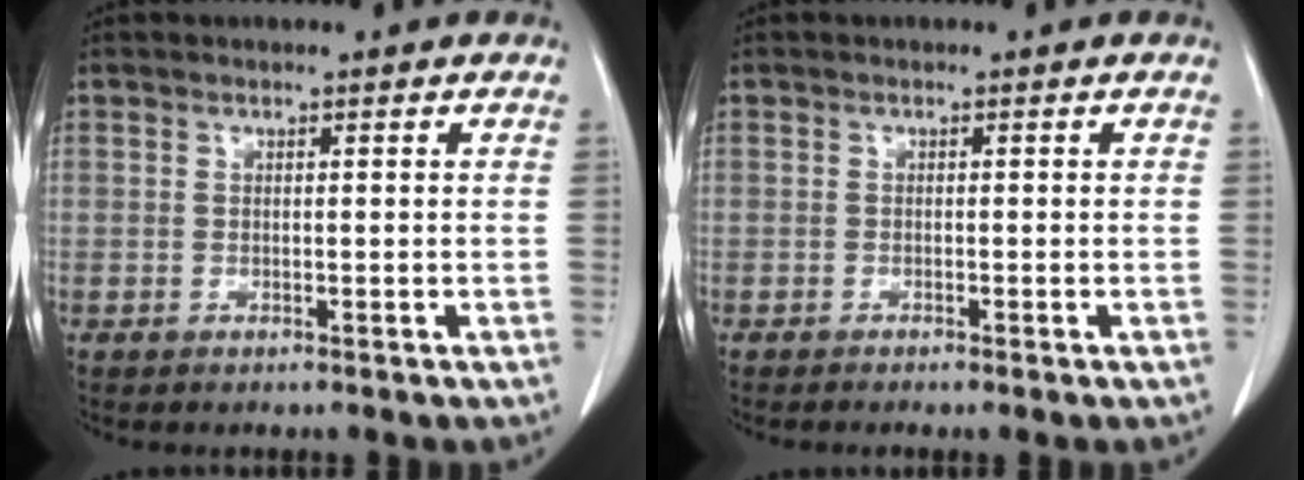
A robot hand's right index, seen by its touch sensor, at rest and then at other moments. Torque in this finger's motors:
{"motor_torque": [-0.13, 0.11, 0.01, 0.03]}